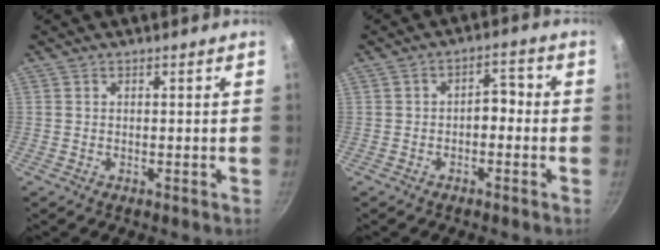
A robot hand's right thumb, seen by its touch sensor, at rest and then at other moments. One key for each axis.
{"total": 4.0, "fx": -1.0, "fy": 2.5, "fz": 2.9, "tx": -0.018, "ty": 0.024, "tz": -0.020}